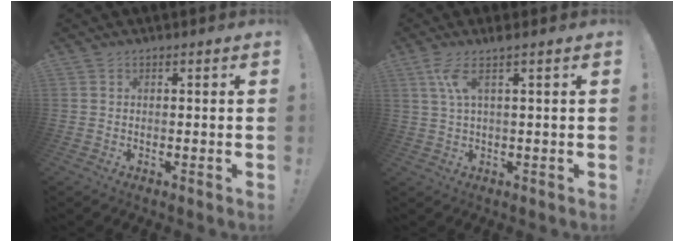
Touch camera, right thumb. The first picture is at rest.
{"total": 5.3, "force": [2.1, 0.4, 4.9], "torque": [-0.089, -0.008, 0.034]}